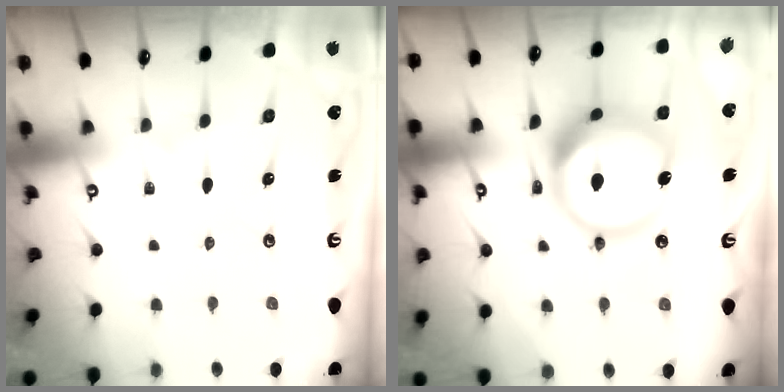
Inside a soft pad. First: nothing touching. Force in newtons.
{"total": 14.5, "press": 14.3, "slide": 1.9}